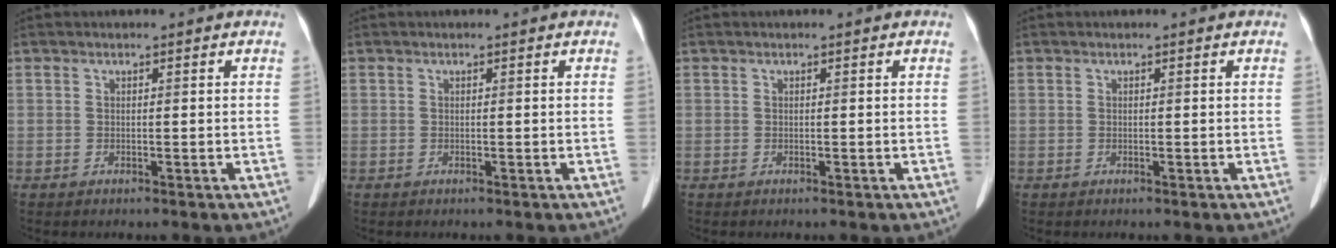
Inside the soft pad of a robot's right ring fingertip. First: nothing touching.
{"total": 0.0}
{"total": 0.0}
{"total": 0.0}